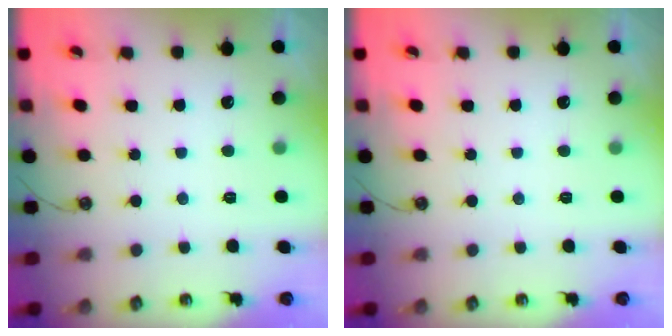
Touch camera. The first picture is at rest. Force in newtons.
{"total": 0.0}